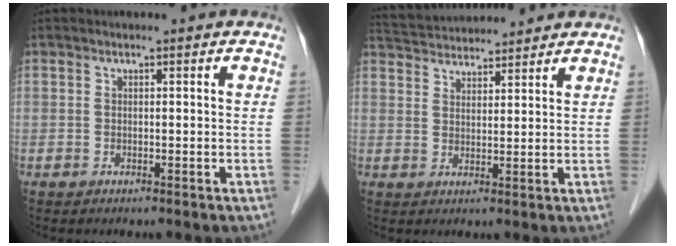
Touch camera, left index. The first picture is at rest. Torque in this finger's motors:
{"motor_torque": [-0.34, -0.85, 0.20, 0.05]}